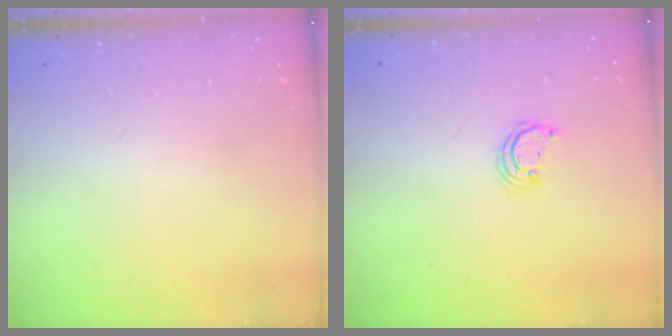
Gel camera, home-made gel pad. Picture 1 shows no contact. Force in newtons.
{"total": 2.6, "press": 2.6, "slide": 0.2}